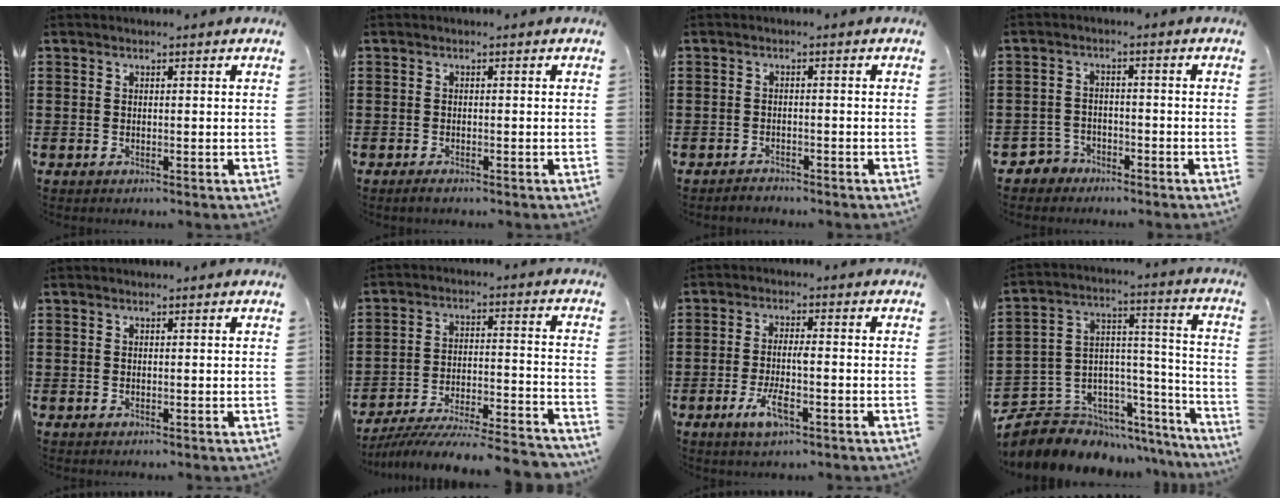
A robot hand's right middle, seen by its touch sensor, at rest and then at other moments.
{"total": 0.8, "force": [-0.6, 0.2, 0.4], "torque": [-0.010, -0.005, -0.012]}
{"total": 1.4, "force": [-1.4, 0.2, 0.0], "torque": [-0.004, 0.003, -0.031]}
{"total": 2.9, "force": [-2.6, 1.3, 0.0], "torque": [-0.015, 0.000, -0.059]}
{"total": 0.0}
{"total": 7.6, "force": [-7.3, 0.1, 2.3], "torque": [-0.036, 0.002, -0.145]}
{"total": 4.9, "force": [-2.0, 1.2, 4.3], "torque": [-0.090, -0.003, -0.043]}
{"total": 6.4, "force": [-4.6, 4.5, -0.4], "torque": [-0.016, -0.012, -0.084]}